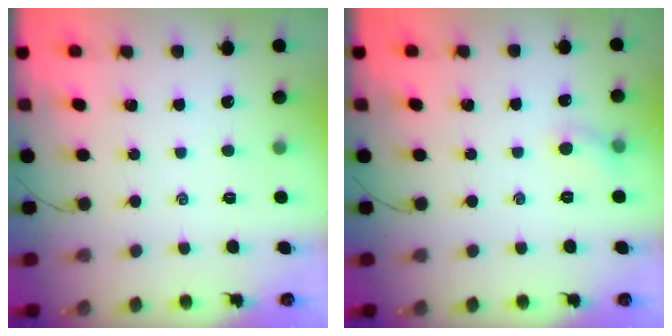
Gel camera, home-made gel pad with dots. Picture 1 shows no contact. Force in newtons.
{"total": 4.4, "press": 4.2, "slide": 1.2}